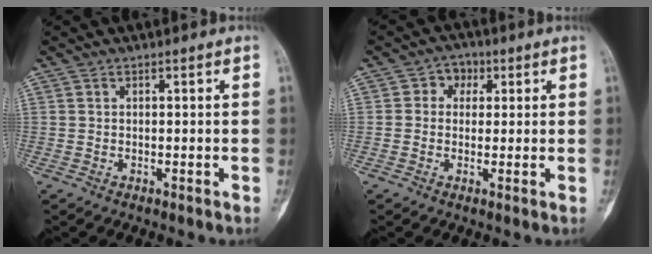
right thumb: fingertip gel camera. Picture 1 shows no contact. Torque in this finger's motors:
{"motor_torque": [0.11, 0.07, 0.08, -0.02, 0.04]}